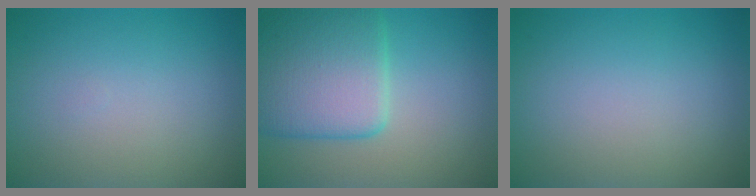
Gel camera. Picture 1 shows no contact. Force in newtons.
{"total": 7.7, "press": 7.7, "slide": 0.3}
{"total": 0.0}